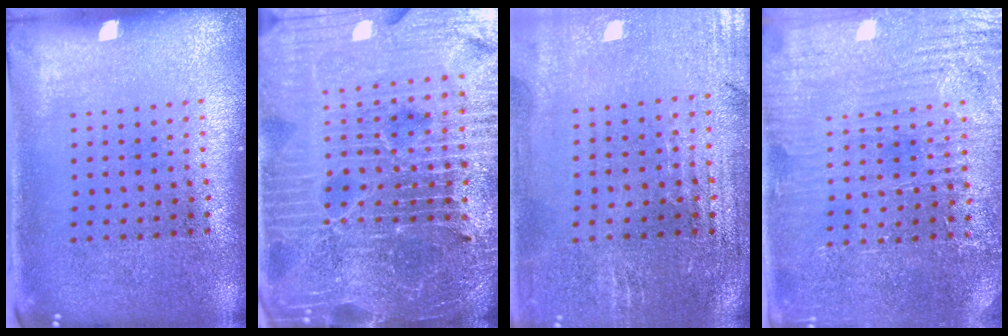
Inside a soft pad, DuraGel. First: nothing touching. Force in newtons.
{"total": 7.1, "press": 6.2, "slide": 3.5}
{"total": 0.9, "press": 0.8, "slide": 0.4}
{"total": 3.6, "press": 3.5, "slide": 0.6}